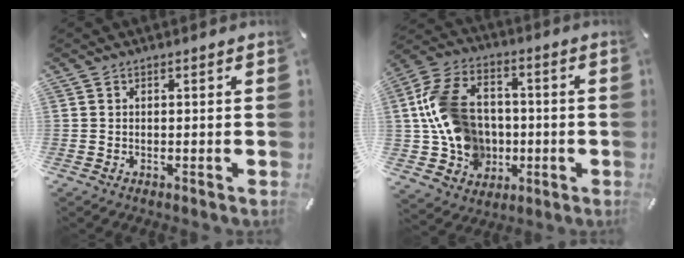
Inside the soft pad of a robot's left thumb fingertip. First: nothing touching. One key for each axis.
{"total": 16.5, "fx": 0.0, "fy": 13.9, "fz": 8.9, "tx": -0.180, "ty": 0.012, "tz": 0.013}